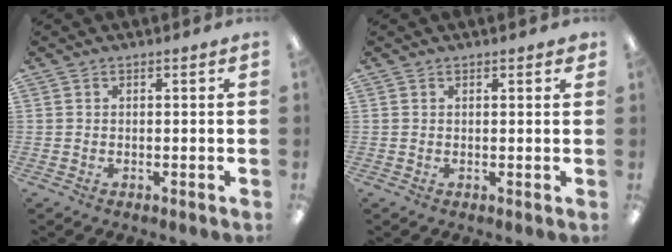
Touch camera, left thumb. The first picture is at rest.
{"total": 0.8, "force": [0.7, 0.3, 0.4], "torque": [0.008, -0.006, 0.008]}